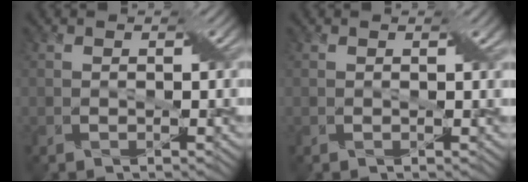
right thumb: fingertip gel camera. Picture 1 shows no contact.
{"total": 0.8, "force": [0.4, 0.1, 0.7], "torque": [-0.011, 0.002, 0.007]}